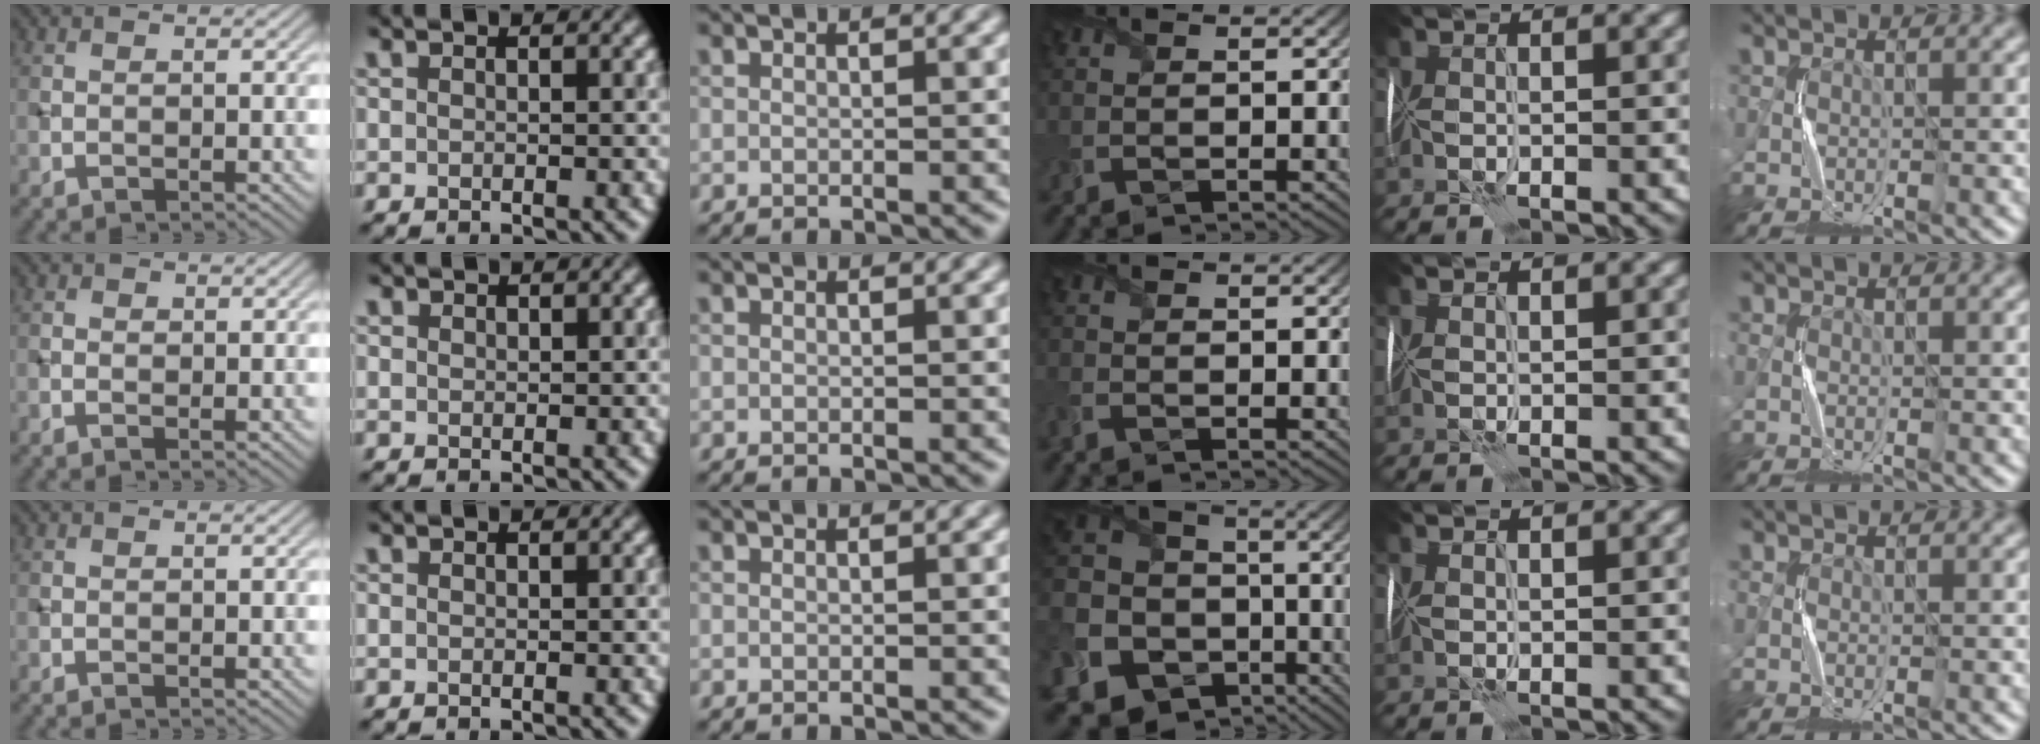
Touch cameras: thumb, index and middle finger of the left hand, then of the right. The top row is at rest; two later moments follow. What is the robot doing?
{"motion": "fold", "object": "memory foam"}